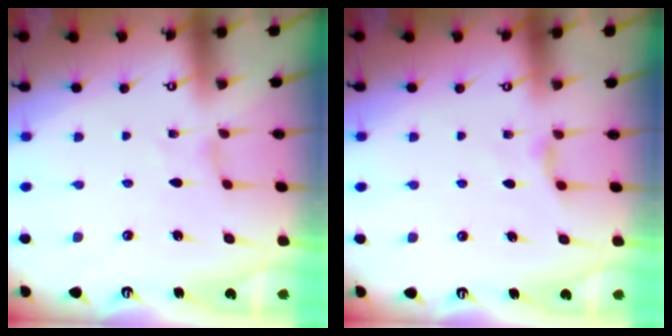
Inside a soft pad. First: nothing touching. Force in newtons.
{"total": 2.6, "press": 2.5, "slide": 0.5}